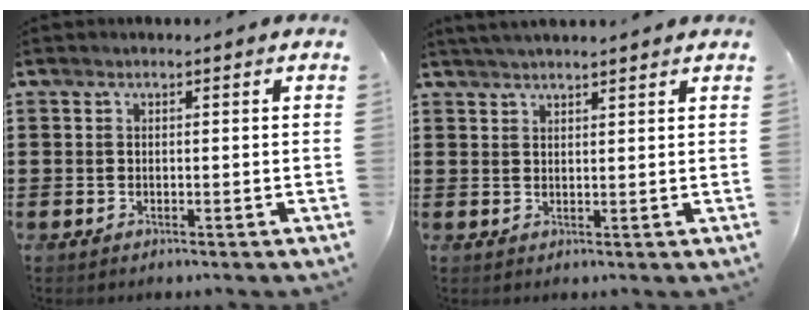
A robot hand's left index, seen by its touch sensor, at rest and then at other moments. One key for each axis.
{"total": 2.1, "fx": 2.1, "fy": -0.1, "fz": 0.5, "tx": -0.012, "ty": 0.002, "tz": 0.040}